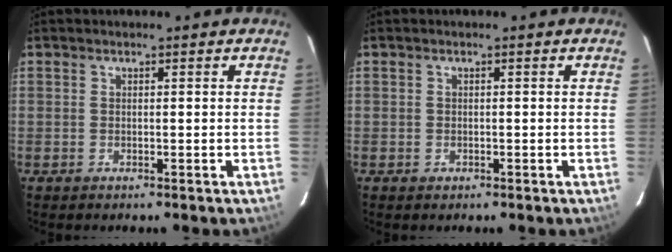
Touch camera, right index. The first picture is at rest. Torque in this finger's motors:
{"motor_torque": [0.04, 0.00, 0.02, 0.01]}